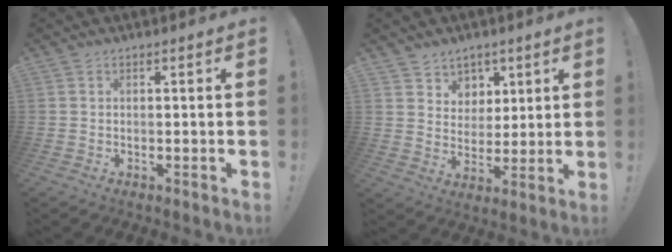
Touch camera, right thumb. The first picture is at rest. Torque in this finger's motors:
{"motor_torque": [-0.32, 0.74, -0.59, 0.45, 0.02]}